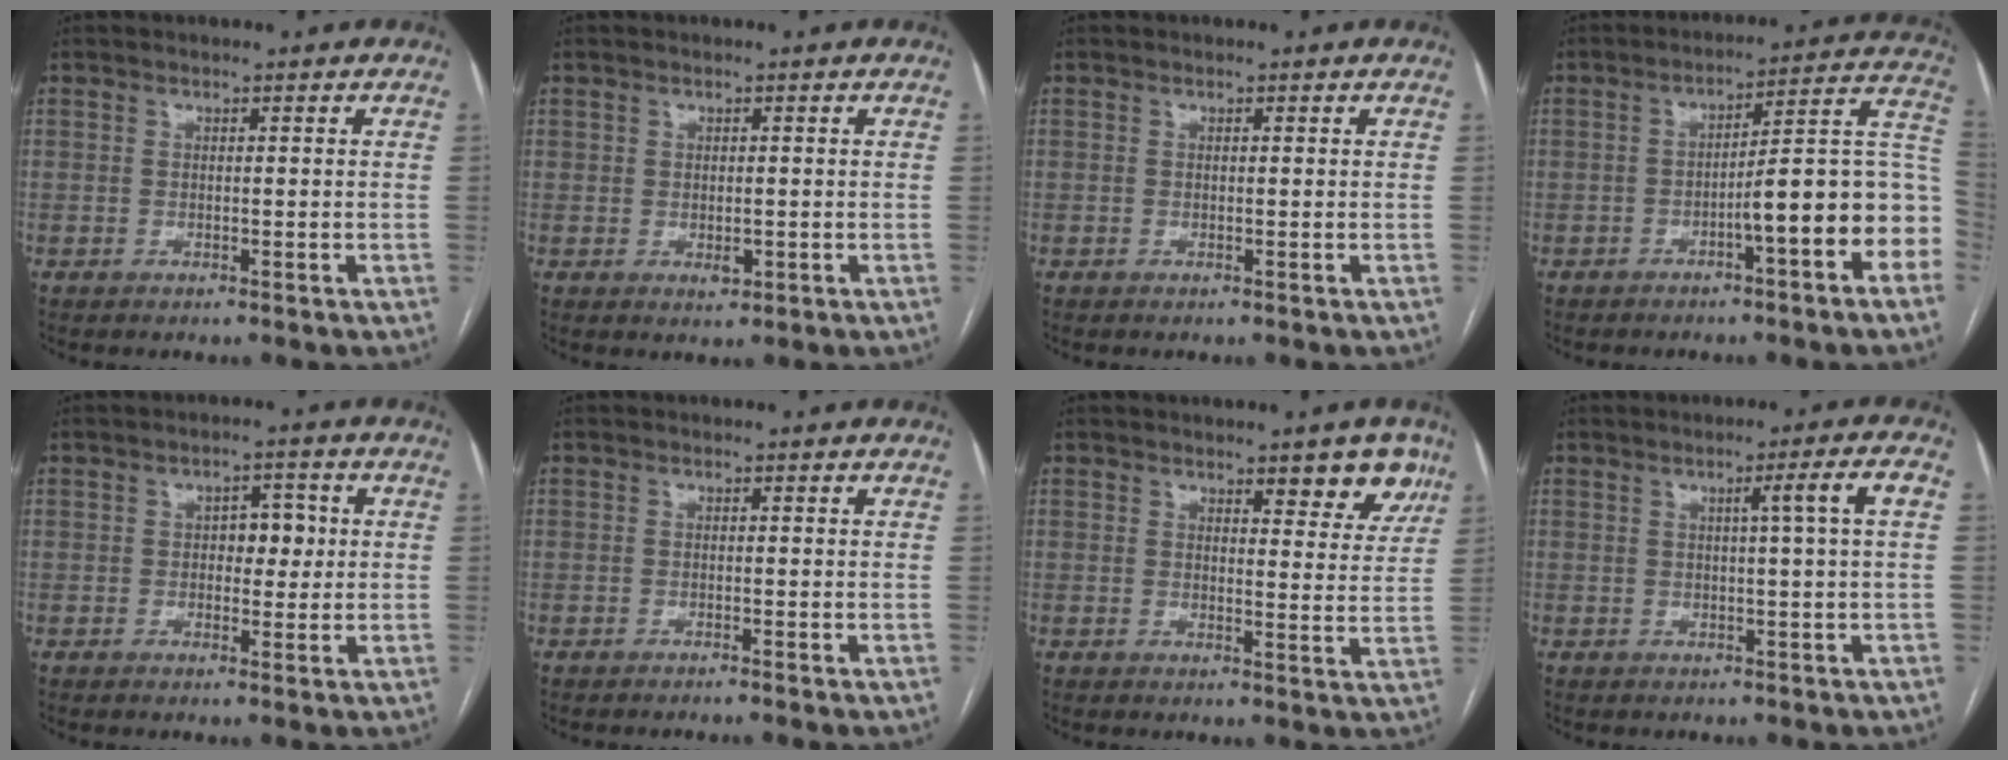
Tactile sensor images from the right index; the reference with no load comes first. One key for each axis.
{"total": 1.7, "fx": -0.2, "fy": 1.3, "fz": 1.1, "tx": -0.017, "ty": -0.002, "tz": 0.002}
{"total": 0.0}
{"total": 13.0, "fx": -4.5, "fy": 1.5, "fz": 12.1, "tx": -0.143, "ty": 0.041, "tz": -0.061}
{"total": 4.2, "fx": 0.4, "fy": 2.4, "fz": 3.3, "tx": -0.044, "ty": 0.013, "tz": 0.008}
{"total": 1.0, "fx": -0.8, "fy": -0.3, "fz": 0.4, "tx": -0.006, "ty": 0.003, "tz": -0.015}
{"total": 6.1, "fx": 4.1, "fy": 1.9, "fz": 4.0, "tx": -0.036, "ty": -0.004, "tz": 0.045}
{"total": 4.3, "fx": 0.7, "fy": -1.1, "fz": 4.1, "tx": -0.062, "ty": 0.006, "tz": 0.014}